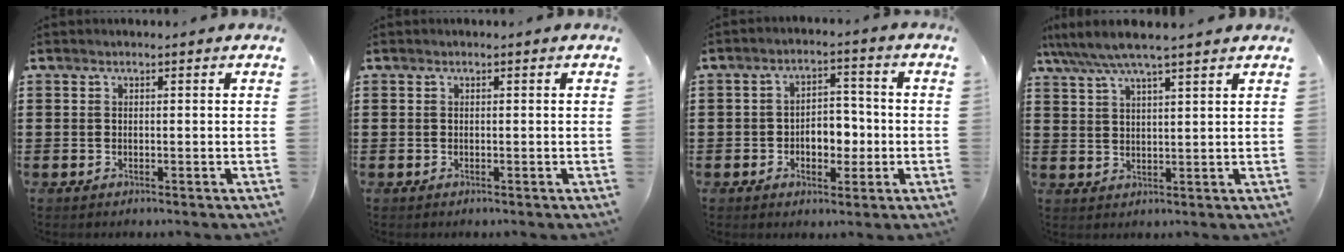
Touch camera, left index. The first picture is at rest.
{"total": 0.0}
{"total": 5.1, "force": [-1.2, 3.4, 3.6], "torque": [-0.056, 0.003, -0.030]}
{"total": 5.3, "force": [4.4, 0.0, 2.9], "torque": [-0.071, -0.017, 0.078]}